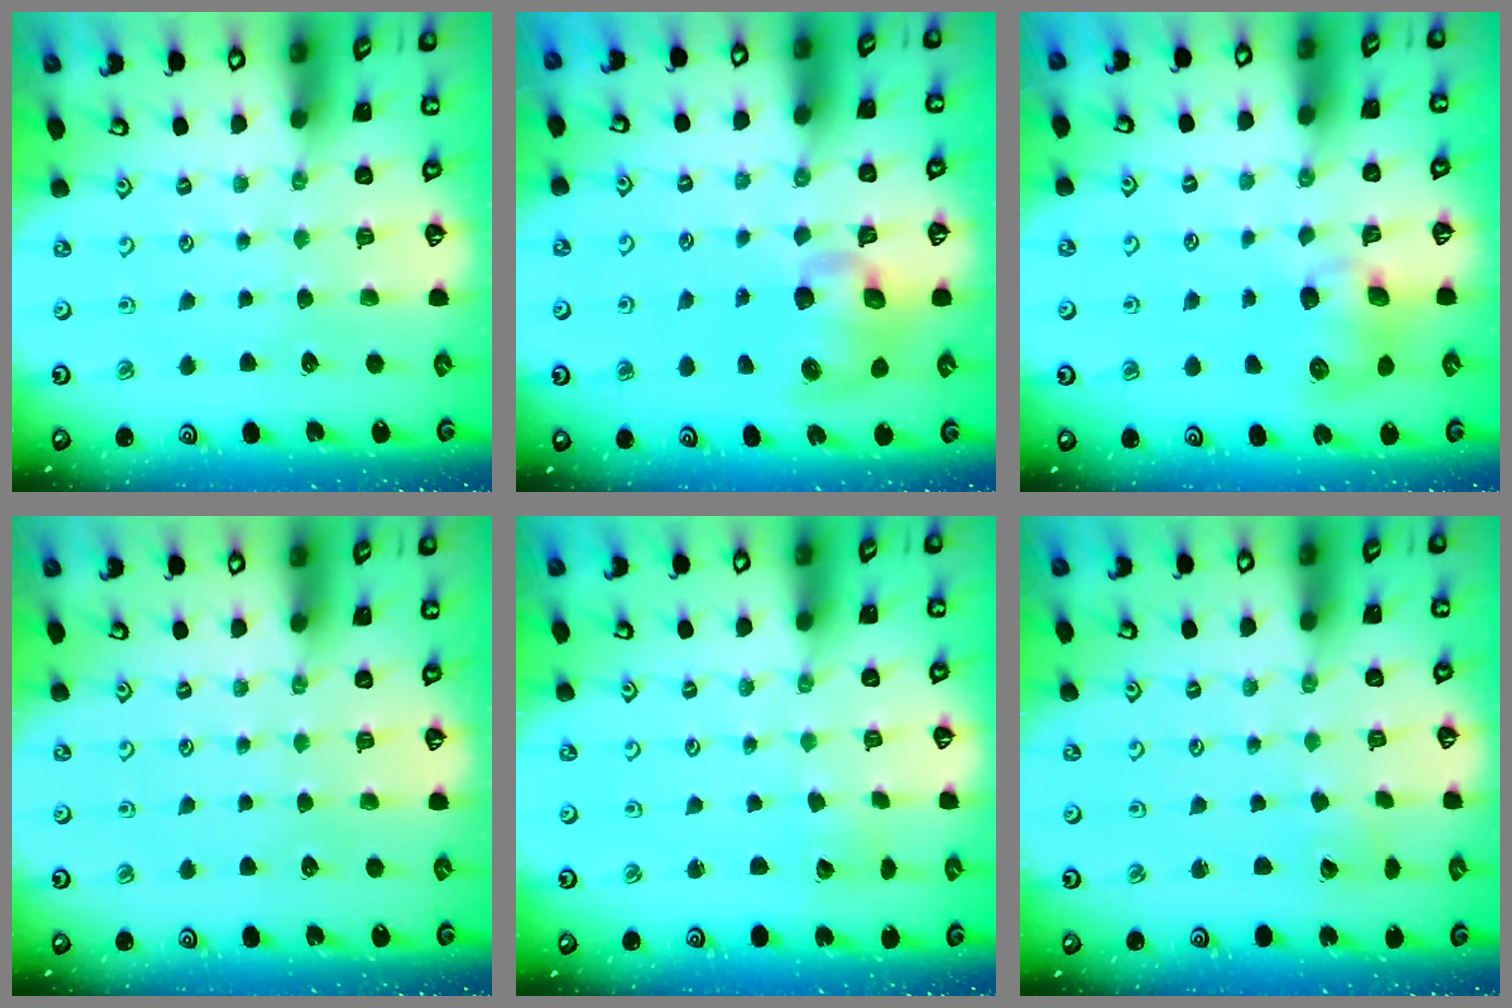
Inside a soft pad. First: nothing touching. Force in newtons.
{"total": 10.3, "press": 10.2, "slide": 1.5}
{"total": 9.2, "press": 9.2, "slide": 0.9}
{"total": 0.0}
{"total": 1.7, "press": 1.7, "slide": 0.1}
{"total": 2.6, "press": 2.6, "slide": 0.2}